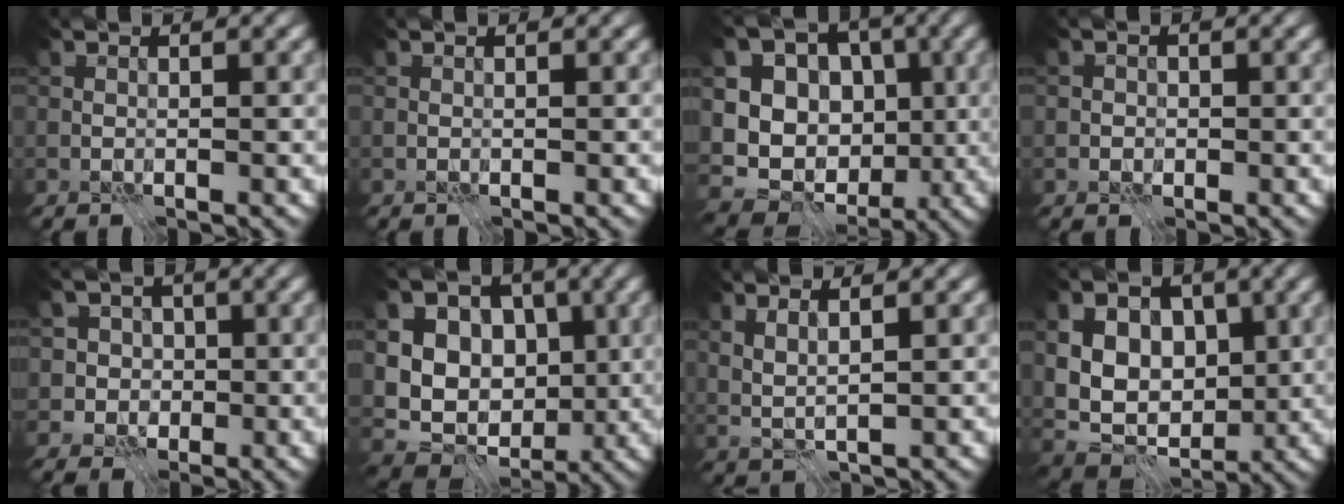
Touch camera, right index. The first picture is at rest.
{"total": 0.0}
{"total": 12.0, "force": [0.2, 10.3, 6.1], "torque": [-0.097, 0.026, -0.020]}
{"total": 1.0, "force": [-0.3, 1.0, 0.2], "torque": [0.009, -0.001, -0.009]}
{"total": 3.9, "force": [0.3, 3.8, 1.1], "torque": [0.005, 0.014, -0.006]}
{"total": 12.8, "force": [1.2, 10.5, 7.2], "torque": [-0.109, 0.028, -0.004]}
{"total": 1.8, "force": [0.9, 0.3, 1.5], "torque": [-0.036, -0.004, 0.020]}
{"total": 10.0, "force": [1.7, 7.5, 6.5], "torque": [-0.096, 0.025, 0.011]}